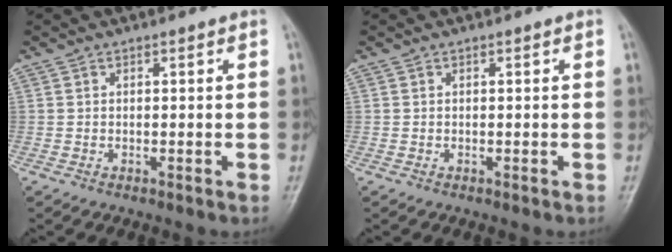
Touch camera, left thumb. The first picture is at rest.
{"total": 0.0}